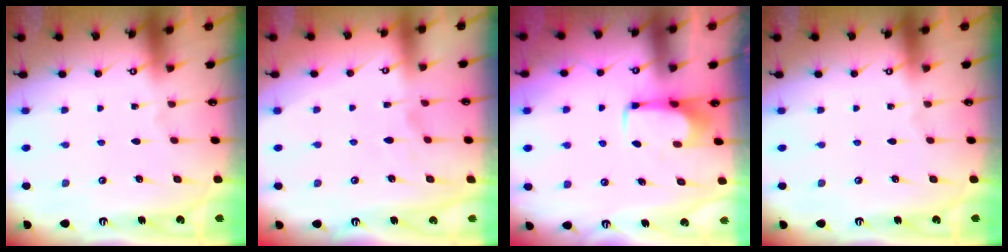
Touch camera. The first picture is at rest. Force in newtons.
{"total": 1.1, "press": 0.4, "slide": 1.1}
{"total": 1.6, "press": 1.5, "slide": 0.4}
{"total": 0.0}